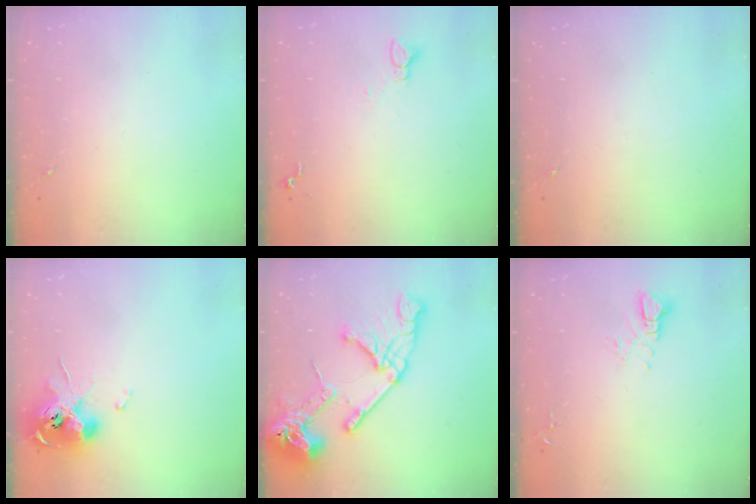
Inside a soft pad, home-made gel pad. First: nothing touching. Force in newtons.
{"total": 4.3, "press": 4.3, "slide": 0.4}
{"total": 0.0}
{"total": 13.1, "press": 13.0, "slide": 1.8}
{"total": 24.0, "press": 23.9, "slide": 2.5}
{"total": 5.0, "press": 5.0, "slide": 0.2}